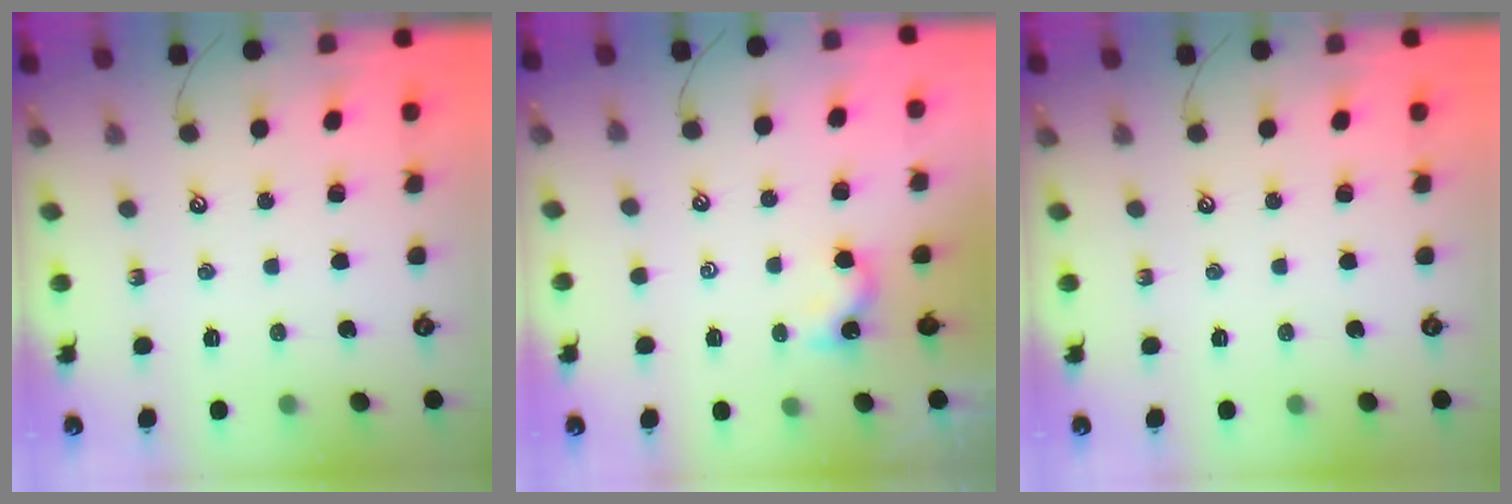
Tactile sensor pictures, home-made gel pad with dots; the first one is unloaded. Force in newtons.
{"total": 0.8, "press": 0.7, "slide": 0.4}
{"total": 0.0}